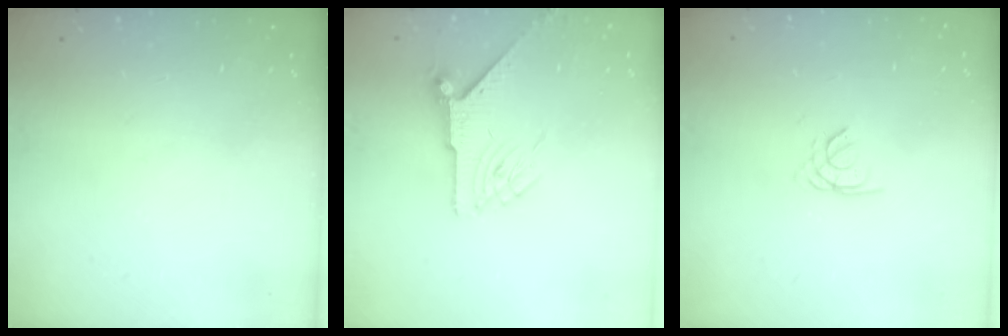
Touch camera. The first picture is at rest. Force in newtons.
{"total": 6.4, "press": 6.4, "slide": 0.1}
{"total": 1.2, "press": 1.1, "slide": 0.3}